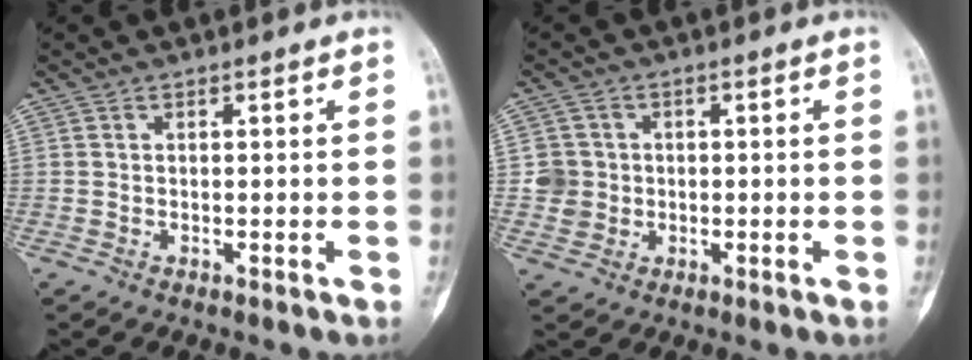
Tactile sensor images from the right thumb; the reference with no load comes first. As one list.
[{"total": 4.2, "force": [0.0, 4.1, 0.6], "torque": [0.015, 0.007, -0.002]}]